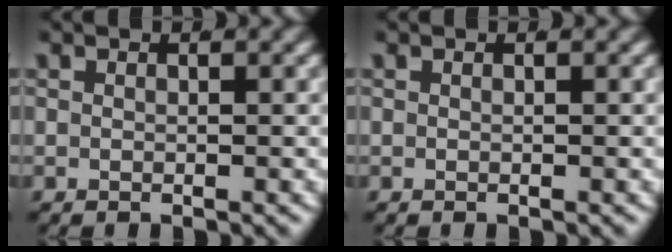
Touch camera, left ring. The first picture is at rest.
{"total": 0.0}